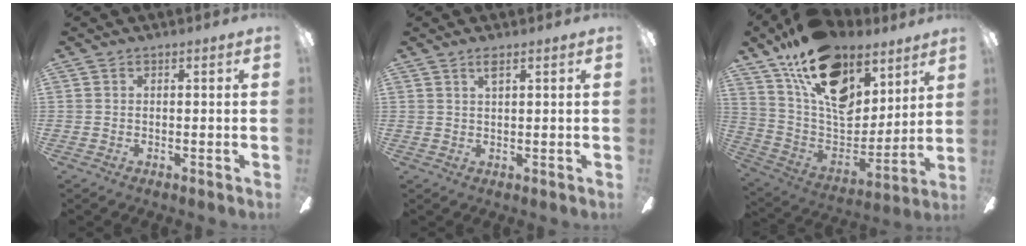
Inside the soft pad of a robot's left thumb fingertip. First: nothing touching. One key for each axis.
{"total": 2.0, "fx": 1.4, "fy": 0.4, "fz": 1.4, "tx": -0.033, "ty": 0.003, "tz": 0.024}
{"total": 21.4, "fx": 12.1, "fy": 13.1, "fz": 11.8, "tx": -0.196, "ty": -0.065, "tz": 0.223}